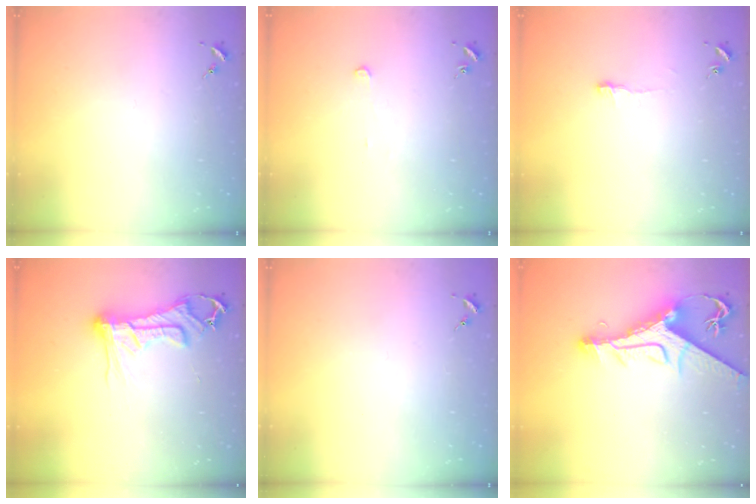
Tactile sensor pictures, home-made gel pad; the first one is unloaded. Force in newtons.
{"total": 2.4, "press": 2.4, "slide": 0.2}
{"total": 4.4, "press": 4.3, "slide": 0.4}
{"total": 14.0, "press": 13.9, "slide": 1.3}
{"total": 0.0}
{"total": 14.7, "press": 14.6, "slide": 1.3}